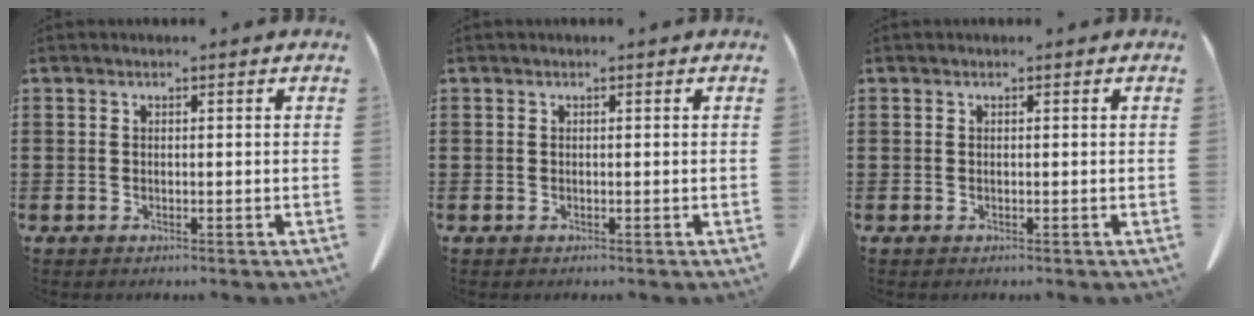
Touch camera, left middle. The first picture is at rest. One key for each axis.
{"total": 0.0}
{"total": 0.0}